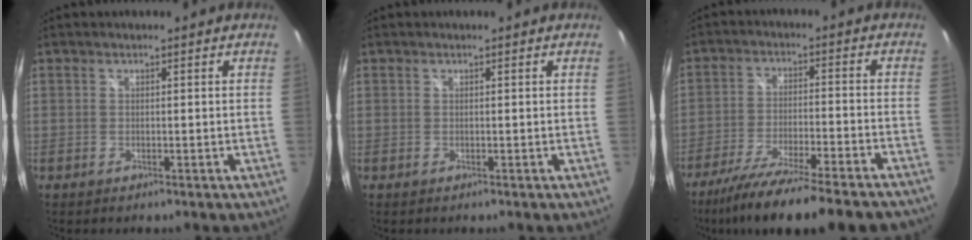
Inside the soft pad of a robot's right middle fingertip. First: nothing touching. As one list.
[{"total": 0.0}, {"total": 20.3, "force": [-17.2, 1.8, 10.7], "torque": [-0.198, -0.050, -0.262]}]